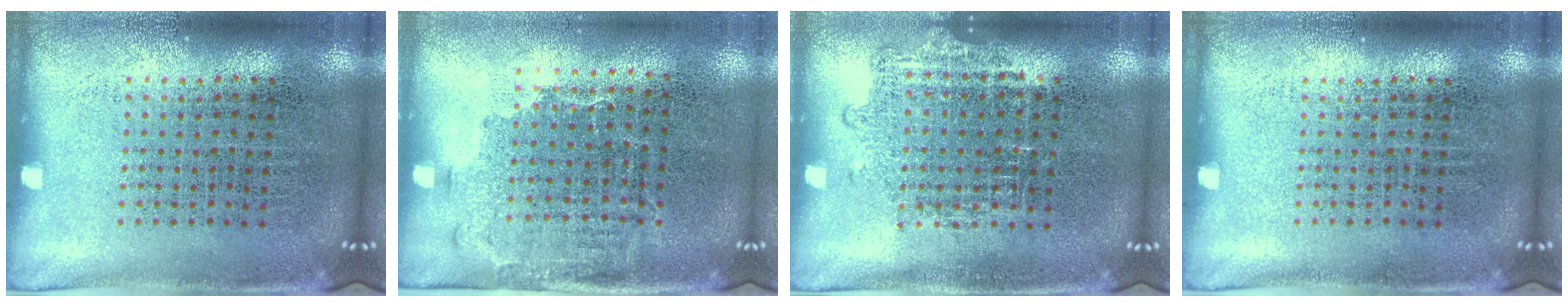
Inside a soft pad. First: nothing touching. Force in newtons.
{"total": 1.6, "press": 1.3, "slide": 1.0}
{"total": 1.0, "press": 0.9, "slide": 0.4}
{"total": 0.0}